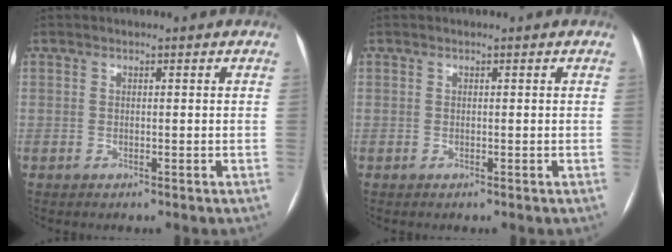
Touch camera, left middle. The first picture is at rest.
{"total": 0.0}